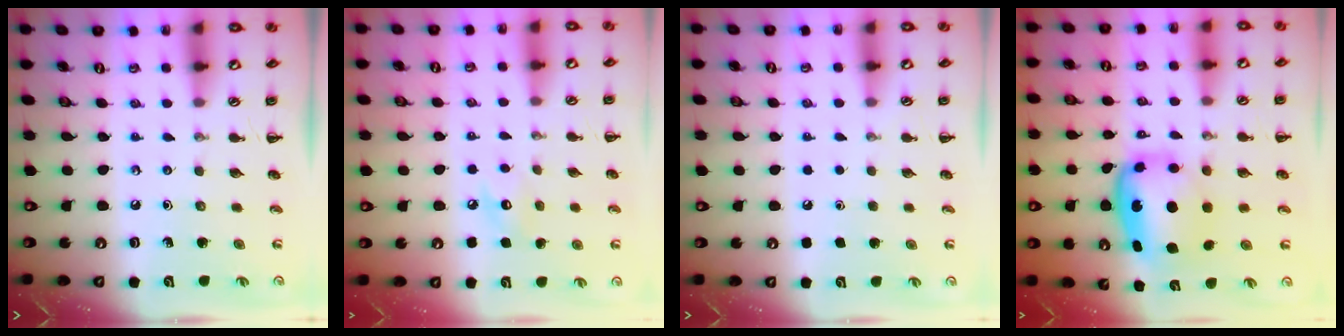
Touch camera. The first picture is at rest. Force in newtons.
{"total": 6.3, "press": 6.3, "slide": 1.1}
{"total": 1.6, "press": 1.6, "slide": 0.1}
{"total": 7.4, "press": 7.2, "slide": 1.6}